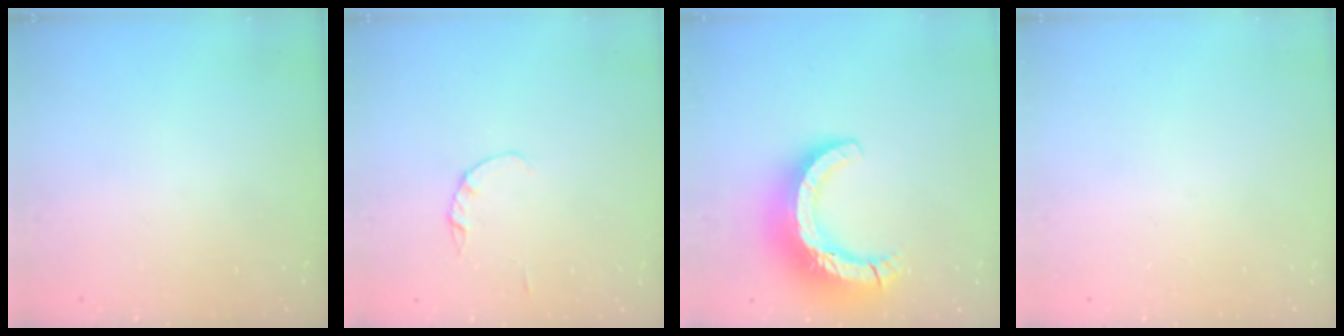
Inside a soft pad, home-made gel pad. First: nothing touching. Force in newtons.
{"total": 1.4, "press": 1.3, "slide": 0.3}
{"total": 16.1, "press": 16.0, "slide": 1.5}
{"total": 0.0}